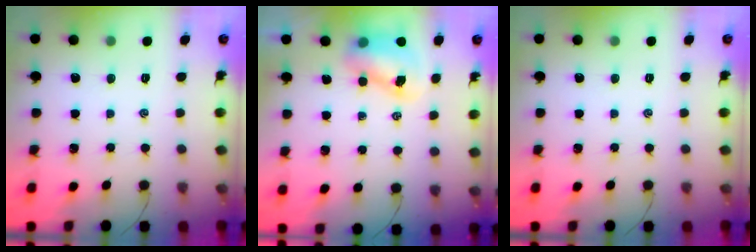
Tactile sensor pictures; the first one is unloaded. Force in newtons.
{"total": 7.3, "press": 7.2, "slide": 1.3}
{"total": 0.0}